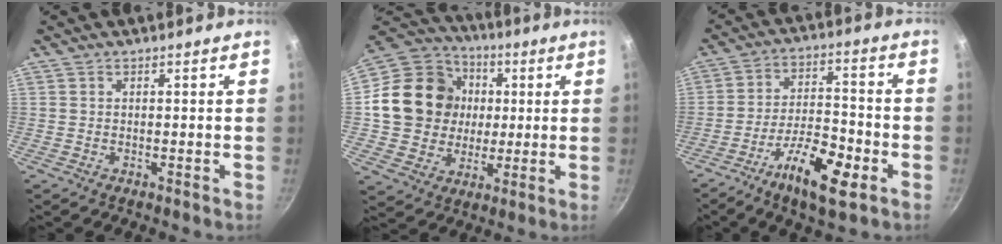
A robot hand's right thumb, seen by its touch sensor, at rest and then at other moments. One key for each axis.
{"total": 18.9, "fx": 2.0, "fy": 16.7, "fz": 8.6, "tx": -0.135, "ty": 0.022, "tz": 0.035}
{"total": 12.9, "fx": -6.4, "fy": 4.3, "fz": 10.3, "tx": -0.172, "ty": 0.037, "tz": -0.114}